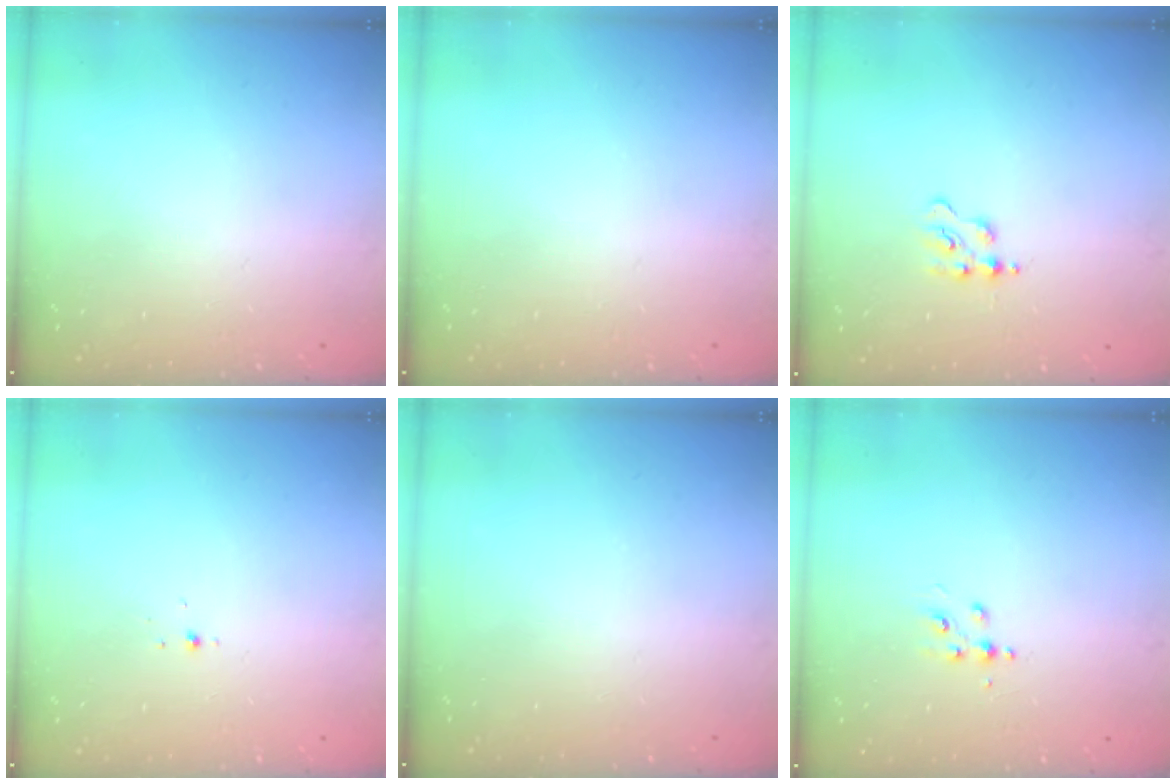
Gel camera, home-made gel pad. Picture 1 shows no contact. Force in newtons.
{"total": 0.0}
{"total": 2.9, "press": 2.9, "slide": 0.4}
{"total": 3.0, "press": 2.9, "slide": 0.8}
{"total": 0.0}
{"total": 4.3, "press": 4.3, "slide": 0.5}